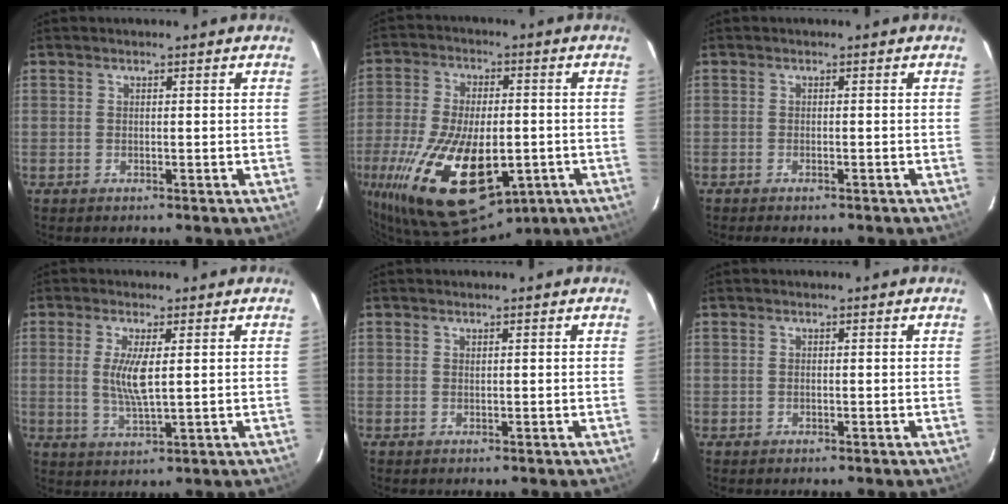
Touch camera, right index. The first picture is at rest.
{"total": 26.0, "force": [-9.0, 13.3, 20.4], "torque": [-0.432, -0.056, -0.132]}
{"total": 1.8, "force": [-1.5, 0.5, 0.9], "torque": [-0.023, -0.003, -0.028]}
{"total": 5.7, "force": [0.8, 1.0, 5.5], "torque": [-0.112, -0.007, 0.014]}
{"total": 0.0}
{"total": 0.0}